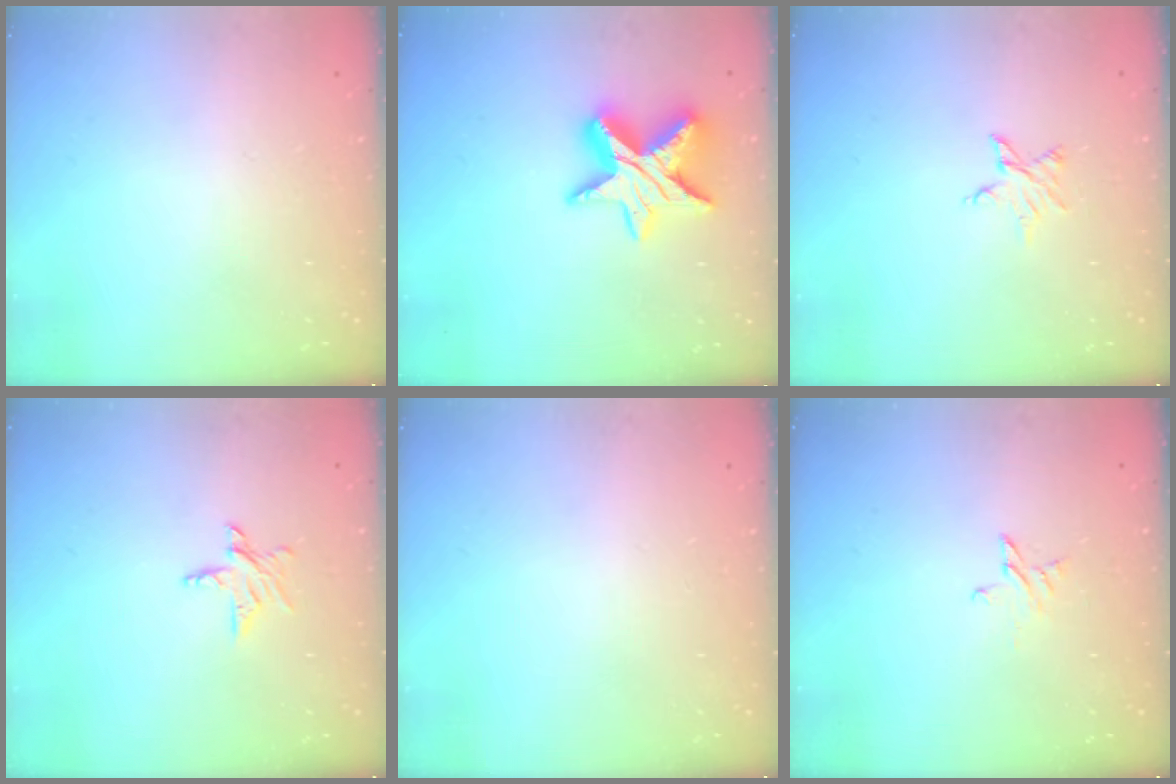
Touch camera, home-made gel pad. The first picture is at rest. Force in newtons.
{"total": 14.1, "press": 14.1, "slide": 0.9}
{"total": 3.4, "press": 3.3, "slide": 0.4}
{"total": 5.4, "press": 5.4, "slide": 0.4}
{"total": 0.0}
{"total": 3.0, "press": 3.0, "slide": 0.3}